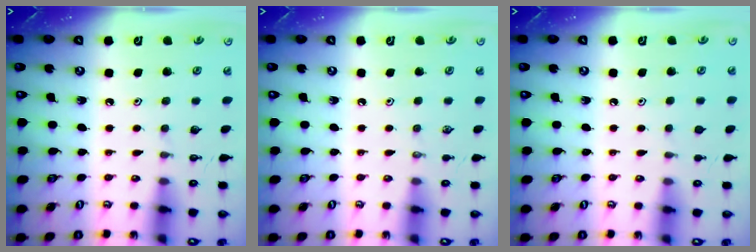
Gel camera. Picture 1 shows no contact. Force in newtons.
{"total": 0.0}
{"total": 0.6, "press": 0.6, "slide": 0.2}